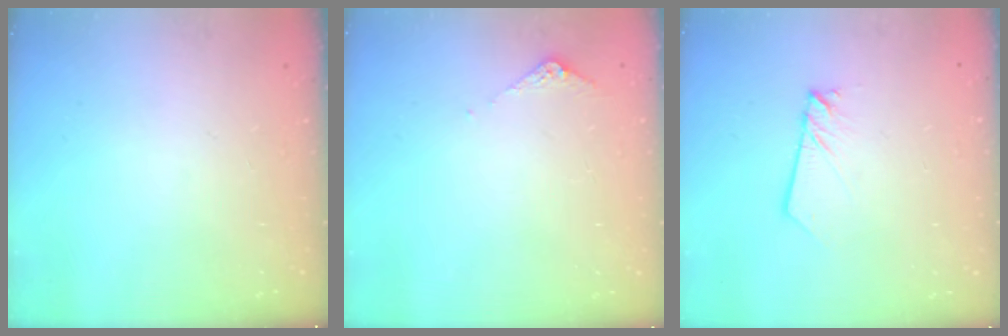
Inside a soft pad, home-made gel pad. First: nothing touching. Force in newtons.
{"total": 4.8, "press": 4.8, "slide": 0.6}
{"total": 2.2, "press": 2.2, "slide": 0.1}